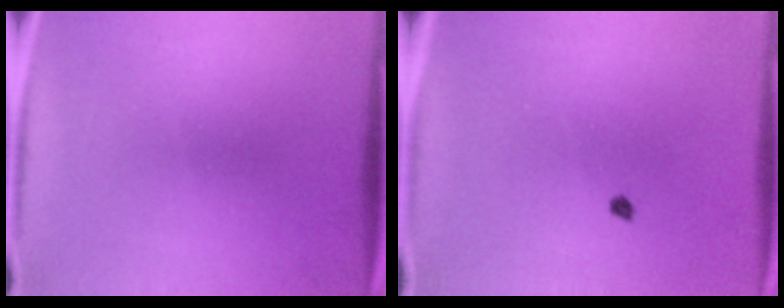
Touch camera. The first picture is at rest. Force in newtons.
{"total": 0.6}